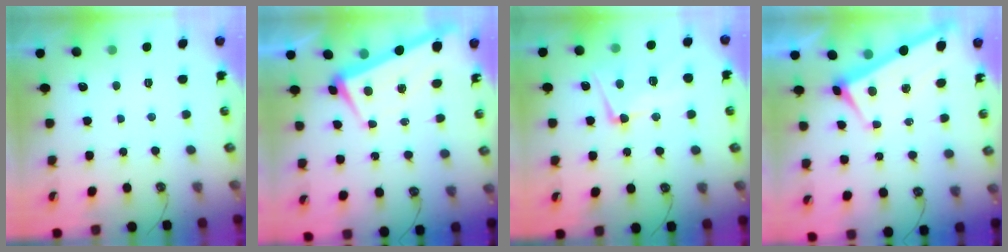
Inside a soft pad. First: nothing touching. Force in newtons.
{"total": 0.8, "press": 0.1, "slide": 0.8}
{"total": 9.5, "press": 9.3, "slide": 1.9}
{"total": 2.9, "press": 2.8, "slide": 0.9}